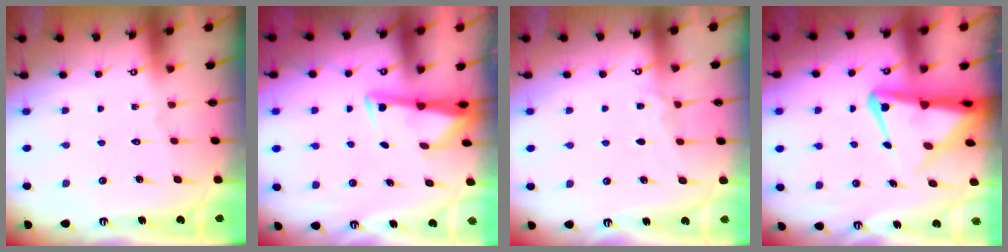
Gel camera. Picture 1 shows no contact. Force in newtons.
{"total": 3.2, "press": 3.2, "slide": 0.4}
{"total": 4.4, "press": 4.4, "slide": 0.5}
{"total": 7.2, "press": 7.2, "slide": 0.8}